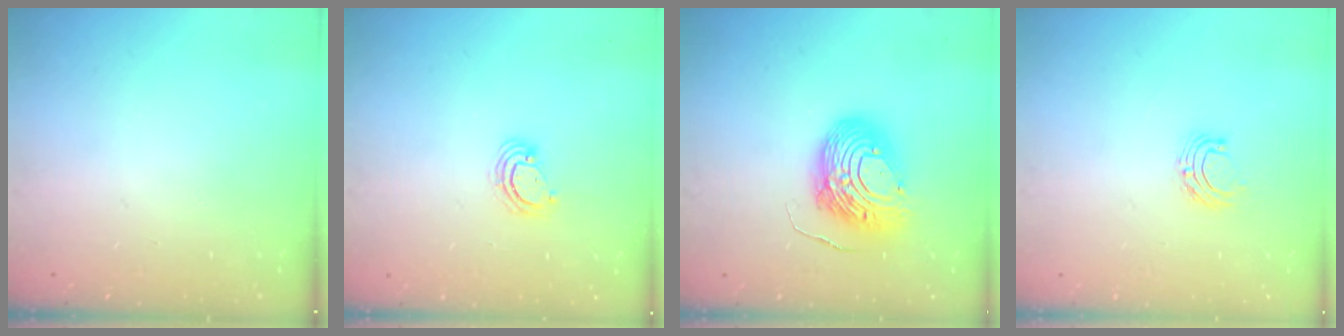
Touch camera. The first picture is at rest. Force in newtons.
{"total": 4.0, "press": 4.0, "slide": 0.3}
{"total": 13.8, "press": 13.7, "slide": 1.3}
{"total": 5.9, "press": 5.9, "slide": 0.5}